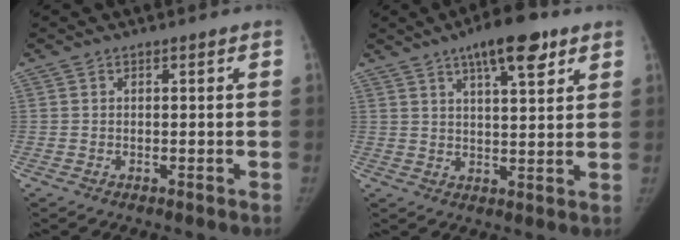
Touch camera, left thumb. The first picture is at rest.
{"total": 10.7, "force": [6.3, 3.5, 7.9], "torque": [-0.100, -0.023, 0.094]}